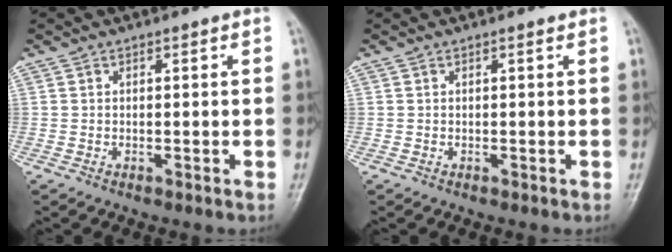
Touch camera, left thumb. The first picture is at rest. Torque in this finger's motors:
{"motor_torque": [0.00, 0.00, -0.09, 0.07, 0.00]}